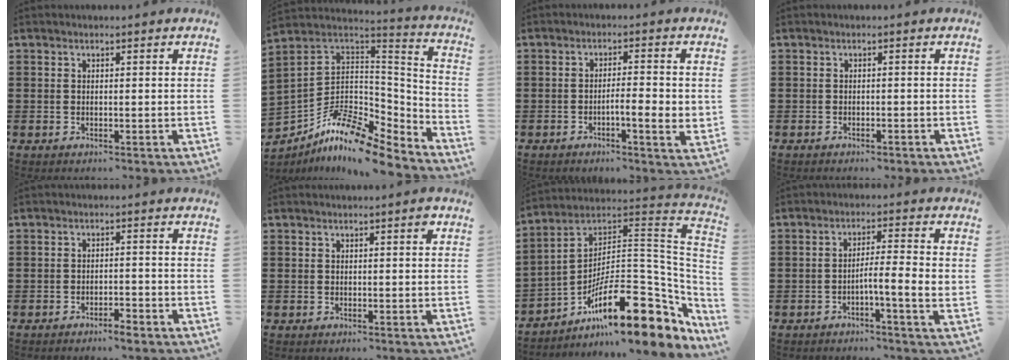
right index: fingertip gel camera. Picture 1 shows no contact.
{"total": 11.0, "force": [-8.3, 3.7, 6.2], "torque": [-0.134, 0.011, -0.164]}
{"total": 4.6, "force": [-1.0, 0.6, 4.4], "torque": [-0.076, -0.003, -0.018]}
{"total": 1.1, "force": [-1.0, 0.3, 0.0], "torque": [-0.005, 0.003, -0.023]}
{"total": 2.1, "force": [-2.0, 0.3, 0.4], "torque": [-0.014, 0.001, -0.041]}
{"total": 1.0, "force": [0.4, 0.1, 0.9], "torque": [-0.016, 0.004, 0.006]}
{"total": 18.6, "force": [-9.8, 6.6, 14.4], "torque": [-0.238, 0.015, -0.166]}
{"total": 4.8, "force": [-1.3, 0.0, 4.6], "torque": [-0.080, -0.006, -0.025]}